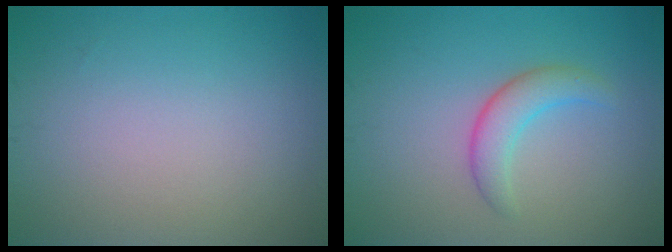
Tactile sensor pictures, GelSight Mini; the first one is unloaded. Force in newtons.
{"total": 2.7, "press": 2.7, "slide": 0.1}